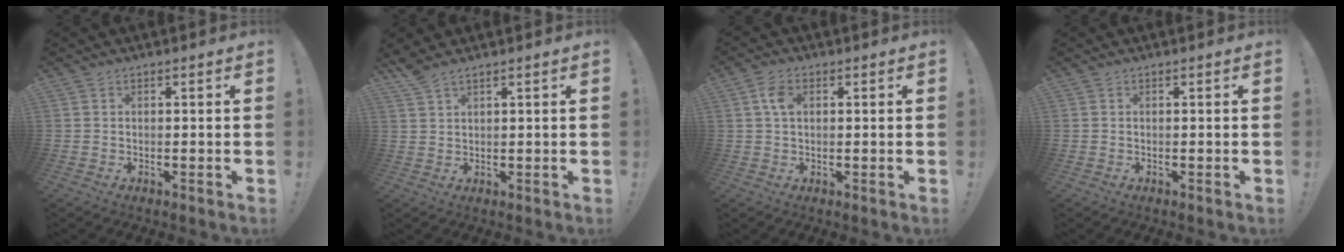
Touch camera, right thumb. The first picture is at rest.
{"total": 3.0, "force": [2.5, 0.0, 1.7], "torque": [-0.043, -0.013, 0.047]}
{"total": 4.3, "force": [1.1, 2.7, 3.1], "torque": [-0.055, 0.006, 0.019]}
{"total": 0.0}